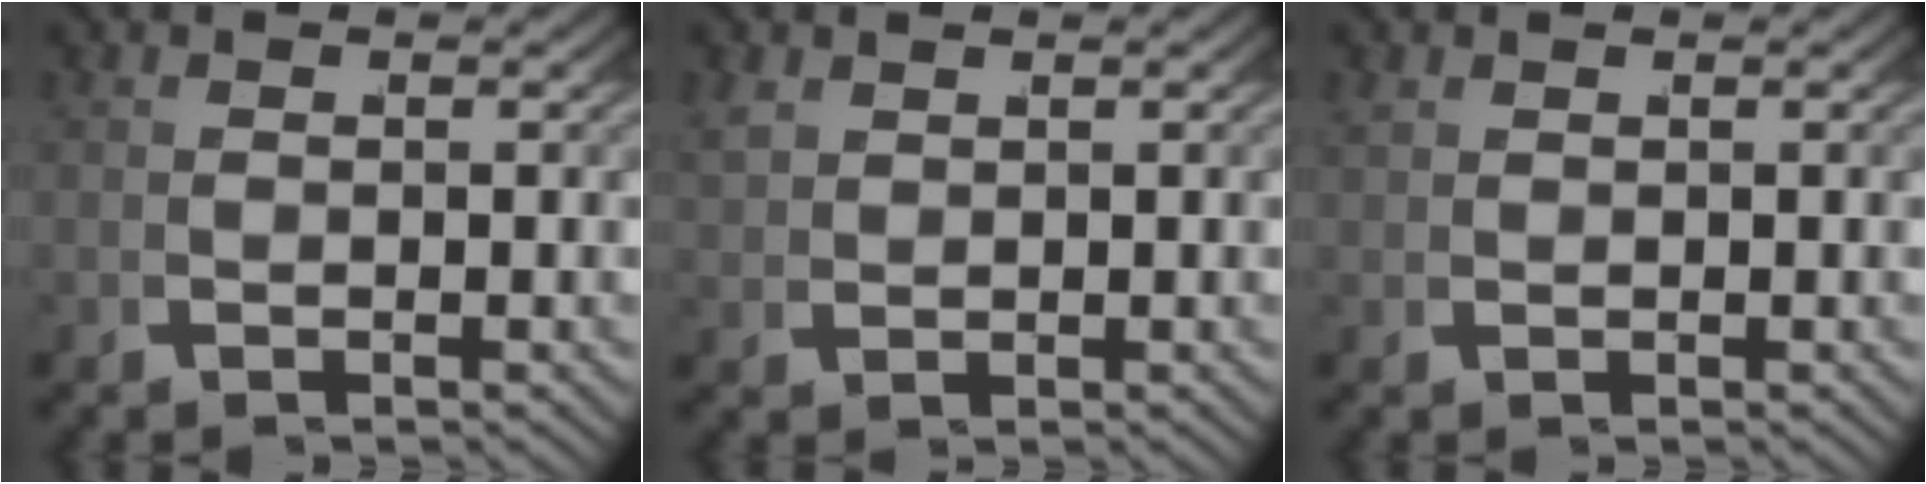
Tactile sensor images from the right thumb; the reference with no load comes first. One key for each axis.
{"total": 1.3, "fx": 1.1, "fy": 0.4, "fz": 0.5, "tx": -0.010, "ty": 0.006, "tz": 0.030}
{"total": 0.7, "fx": 0.7, "fy": -0.2, "fz": 0.1, "tx": 0.000, "ty": 0.006, "tz": 0.018}